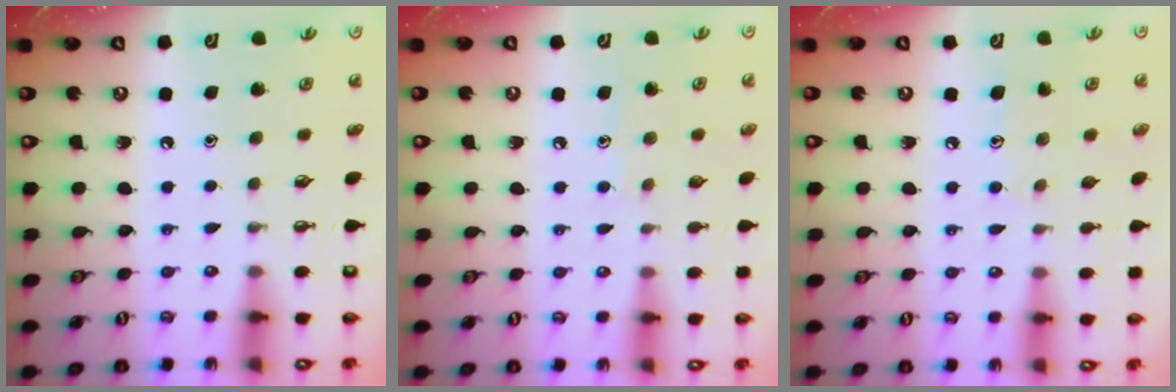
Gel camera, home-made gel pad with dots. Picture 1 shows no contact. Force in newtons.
{"total": 5.3, "press": 5.3, "slide": 0.6}
{"total": 5.8, "press": 5.8, "slide": 0.6}